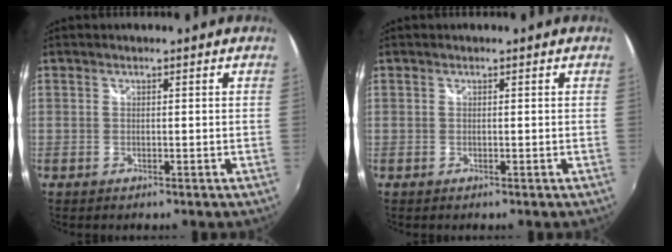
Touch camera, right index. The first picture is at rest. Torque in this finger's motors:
{"motor_torque": [0.26, 0.37, 0.00, 0.00]}